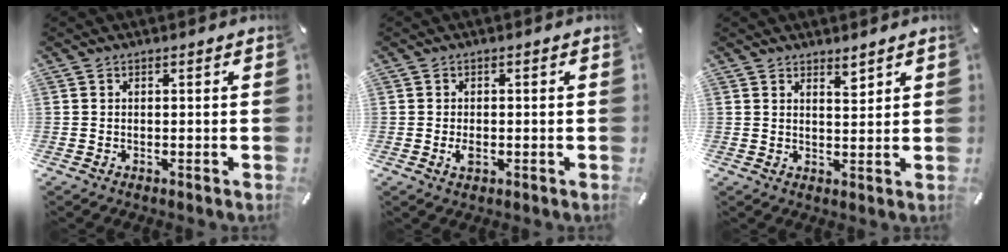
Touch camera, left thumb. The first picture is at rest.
{"total": 2.3, "force": [-0.6, 1.5, 1.7], "torque": [-0.037, -0.001, -0.012]}
{"total": 3.0, "force": [2.7, 0.9, 0.9], "torque": [0.003, -0.021, 0.044]}